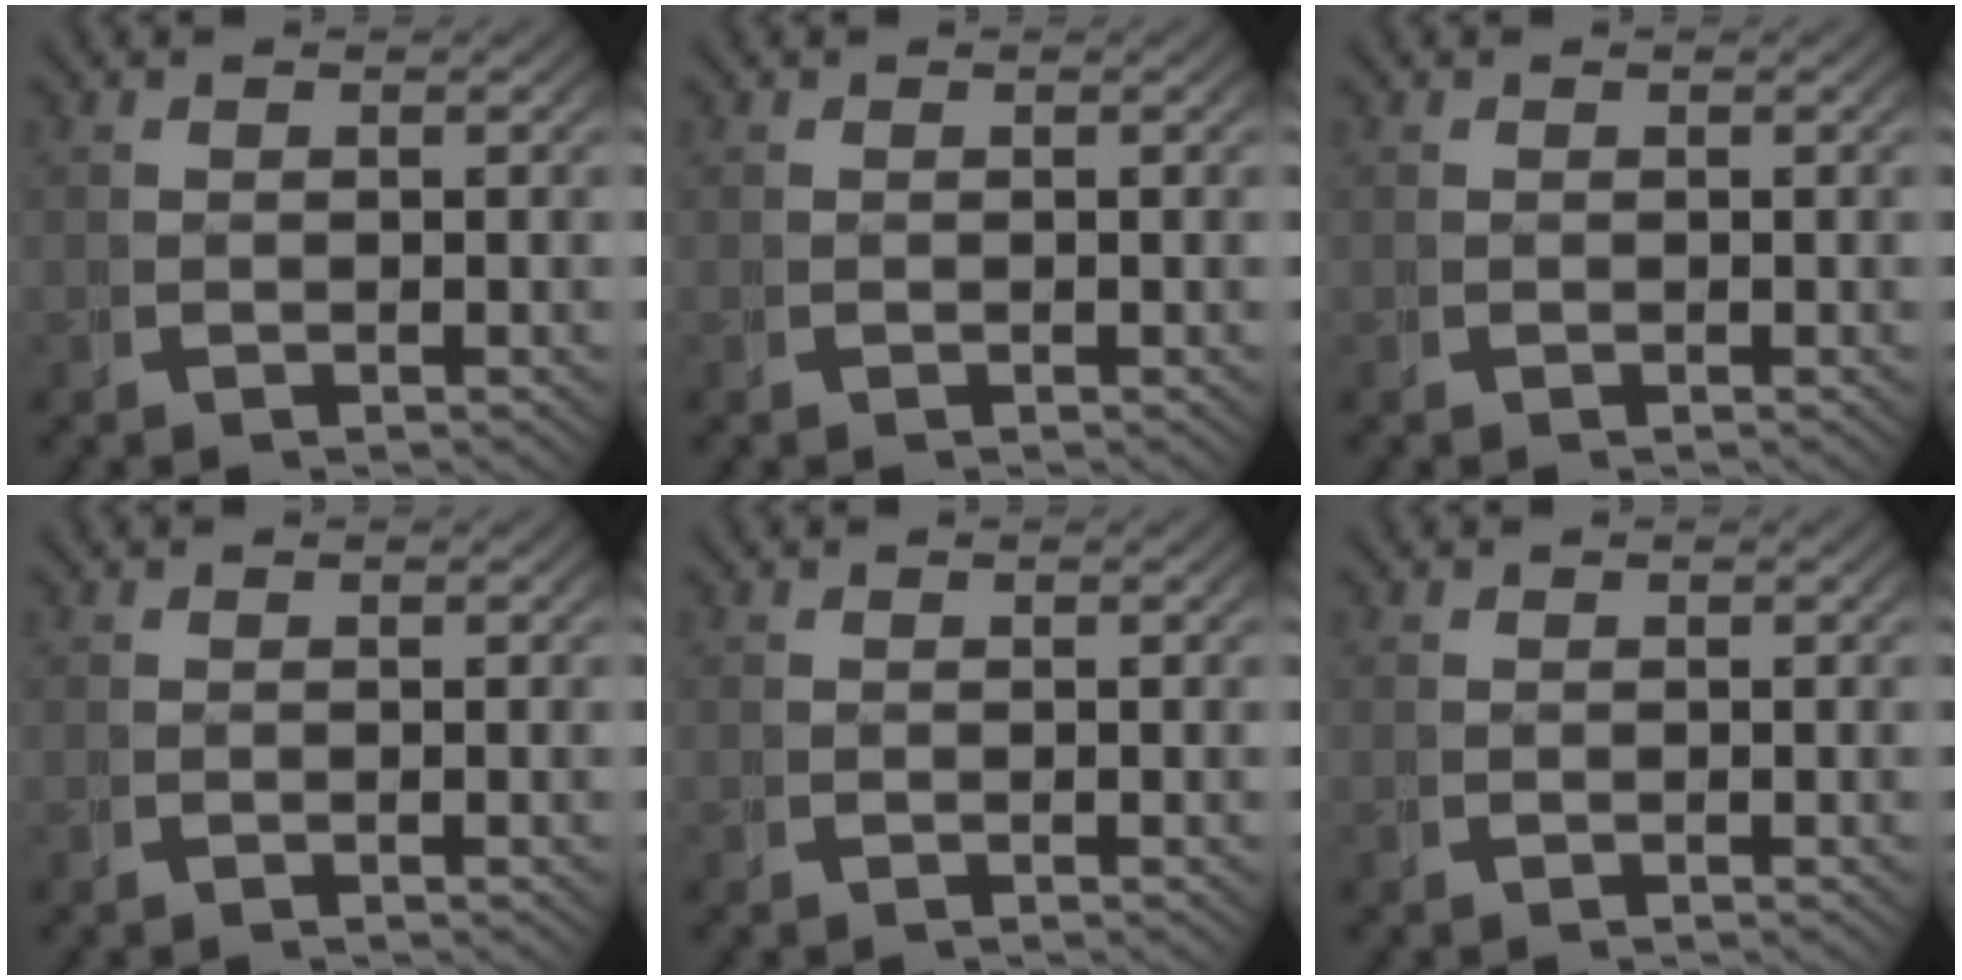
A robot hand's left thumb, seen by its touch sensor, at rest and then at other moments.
{"total": 0.0}
{"total": 0.0}
{"total": 0.0}
{"total": 0.0}
{"total": 0.0}